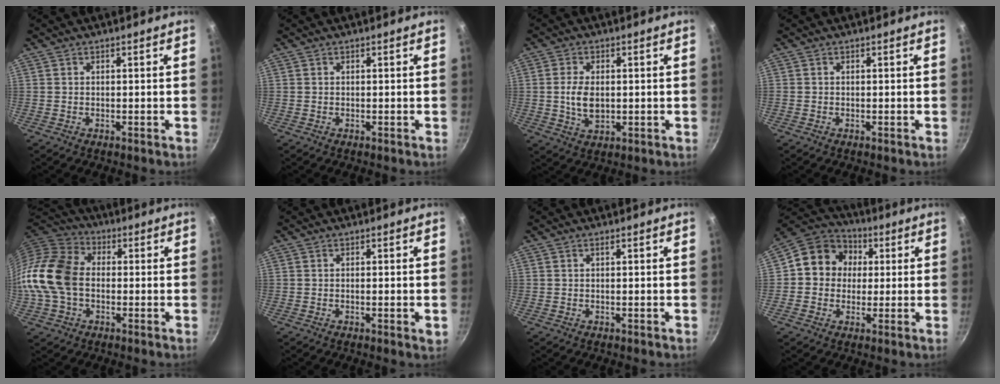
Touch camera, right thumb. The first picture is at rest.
{"total": 0.0}
{"total": 6.1, "force": [0.1, 3.8, 4.8], "torque": [-0.089, -0.005, 0.005]}
{"total": 0.0}
{"total": 14.8, "force": [-1.1, 10.8, 10.0], "torque": [-0.178, 0.027, -0.038]}
{"total": 1.8, "force": [-0.4, 0.4, 1.8], "torque": [-0.027, -0.003, -0.007]}
{"total": 0.6, "force": [0.1, 0.1, 0.6], "torque": [-0.011, 0.002, 0.000]}
{"total": 11.7, "force": [1.6, 10.4, 5.1], "torque": [-0.050, 0.020, 0.007]}